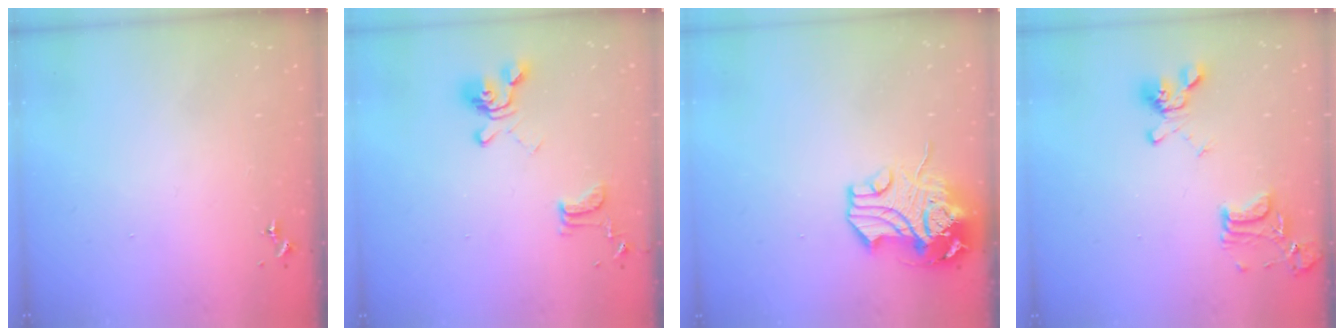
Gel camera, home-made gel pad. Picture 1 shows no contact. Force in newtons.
{"total": 14.3, "press": 14.3, "slide": 1.3}
{"total": 12.6, "press": 12.5, "slide": 2.1}
{"total": 15.8, "press": 15.7, "slide": 1.4}